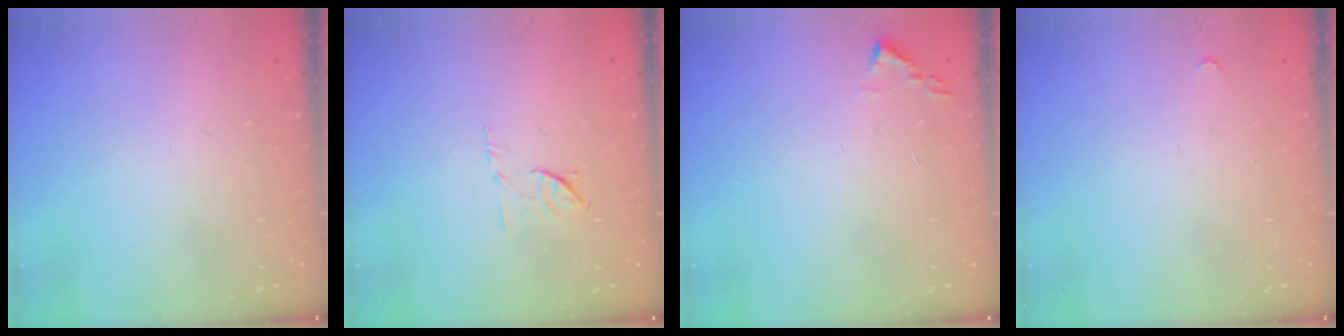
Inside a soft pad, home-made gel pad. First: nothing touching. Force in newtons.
{"total": 6.1, "press": 6.0, "slide": 1.1}
{"total": 1.9, "press": 1.8, "slide": 0.3}
{"total": 2.8, "press": 2.8, "slide": 0.4}